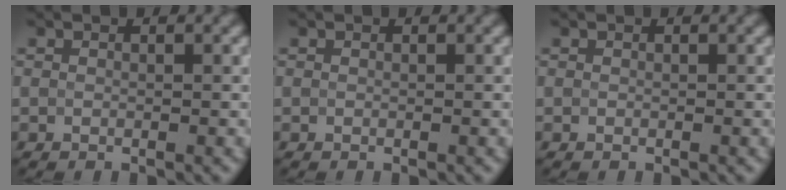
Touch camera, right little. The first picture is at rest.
{"total": 0.0}
{"total": 0.0}